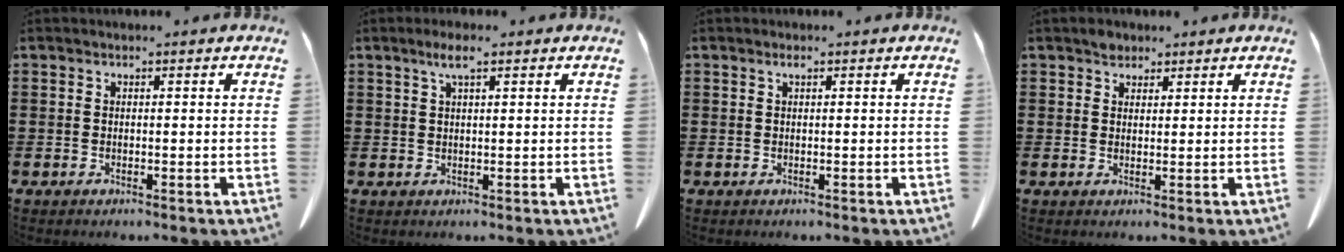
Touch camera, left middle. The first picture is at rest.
{"total": 2.7, "force": [1.5, 0.5, 2.2], "torque": [-0.047, 0.003, 0.025]}
{"total": 0.6, "force": [0.3, 0.1, 0.5], "torque": [-0.012, 0.000, 0.006]}
{"total": 1.8, "force": [1.5, 1.0, 0.3], "torque": [-0.001, -0.002, 0.029]}